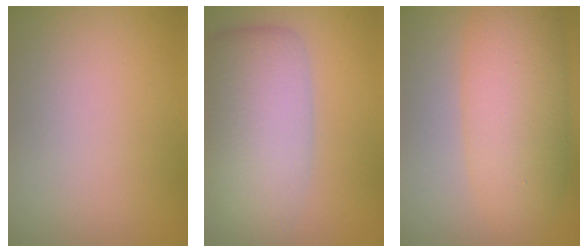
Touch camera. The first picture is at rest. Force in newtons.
{"total": 7.7, "press": 7.7, "slide": 0.4}
{"total": 7.2, "press": 7.2, "slide": 0.3}